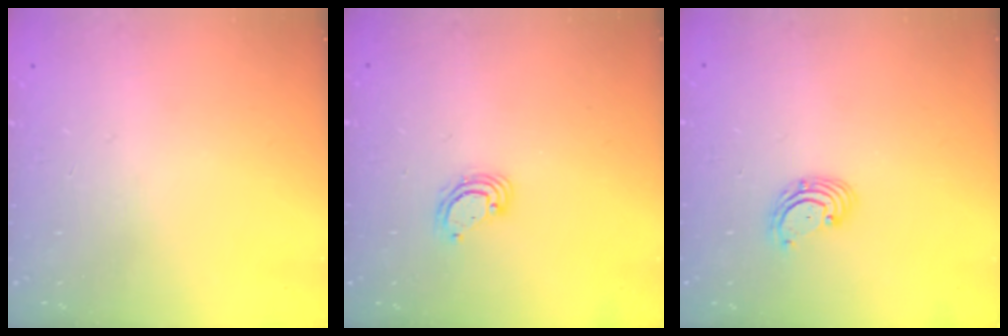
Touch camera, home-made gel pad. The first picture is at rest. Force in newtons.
{"total": 3.9, "press": 3.9, "slide": 0.1}
{"total": 2.9, "press": 2.9, "slide": 0.3}